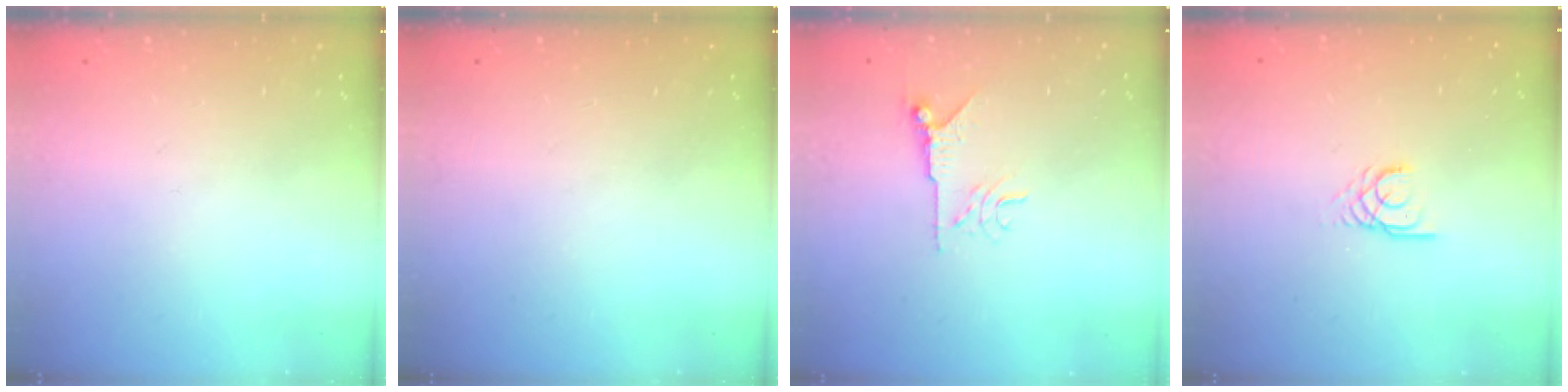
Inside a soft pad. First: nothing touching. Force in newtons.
{"total": 0.0}
{"total": 7.3, "press": 7.3, "slide": 0.6}
{"total": 2.2, "press": 2.2, "slide": 0.2}